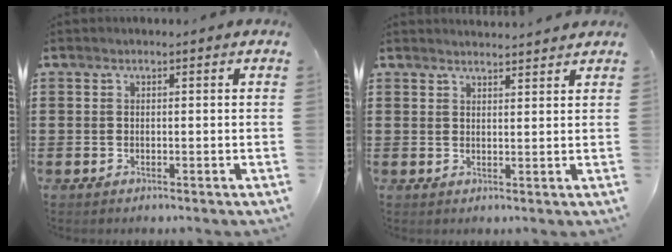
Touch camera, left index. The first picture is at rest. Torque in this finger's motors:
{"motor_torque": [-0.45, 0.38, -0.12, -0.01]}